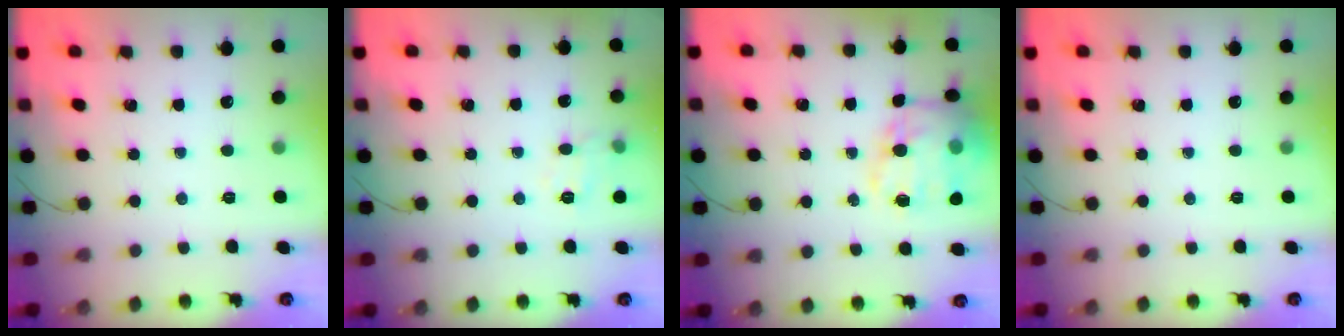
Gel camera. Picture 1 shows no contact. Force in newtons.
{"total": 8.1, "press": 8.1, "slide": 0.9}
{"total": 17.2, "press": 17.0, "slide": 3.0}
{"total": 0.0}